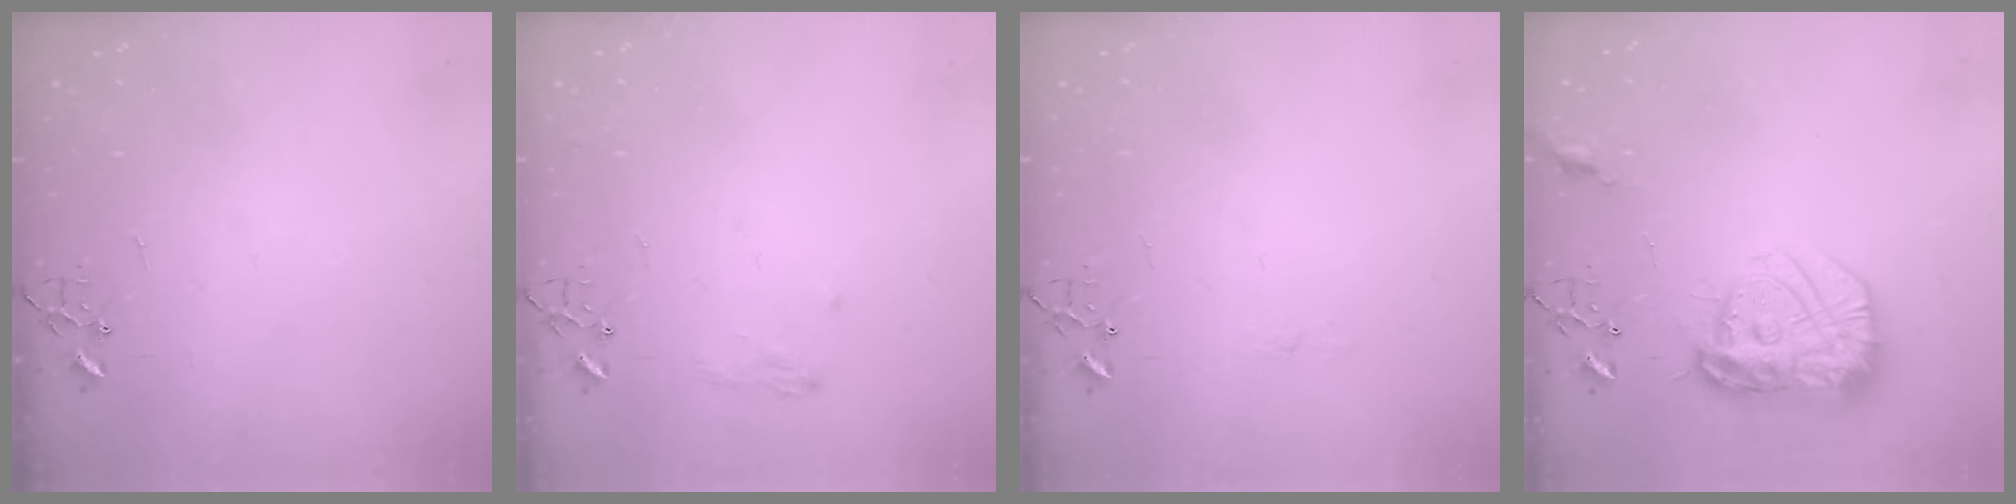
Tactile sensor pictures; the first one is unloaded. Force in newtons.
{"total": 7.0, "press": 7.0, "slide": 0.8}
{"total": 3.6, "press": 3.6, "slide": 0.4}
{"total": 17.7, "press": 17.6, "slide": 1.4}